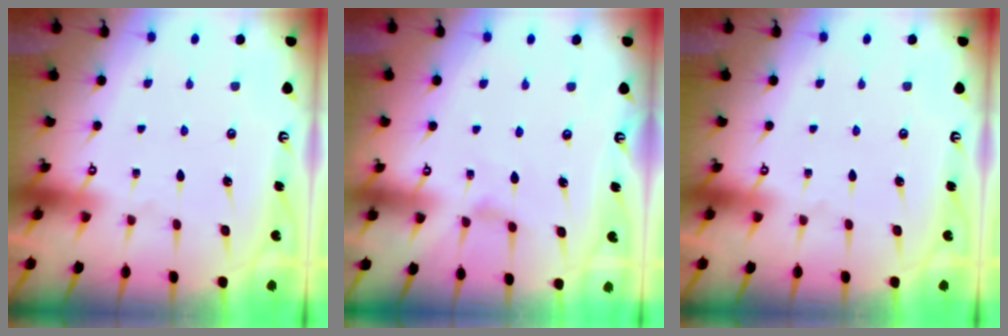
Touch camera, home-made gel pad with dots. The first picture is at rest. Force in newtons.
{"total": 2.7, "press": 2.6, "slide": 0.4}
{"total": 0.0}